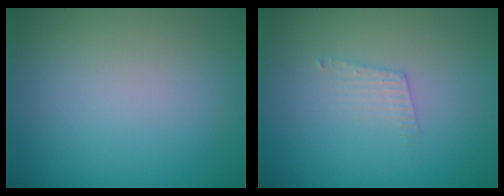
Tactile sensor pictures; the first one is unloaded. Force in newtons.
{"total": 1.3, "press": 1.3, "slide": 0.1}